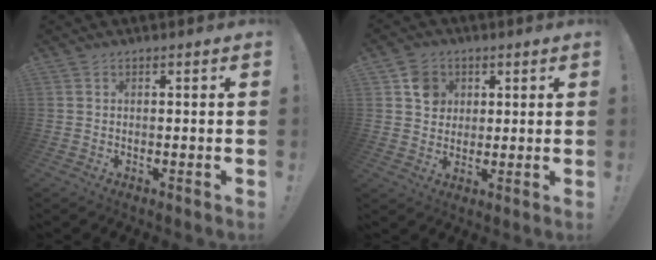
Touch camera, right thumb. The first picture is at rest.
{"total": 7.5, "force": [2.7, 6.7, 1.9], "torque": [-0.016, -0.009, 0.054]}